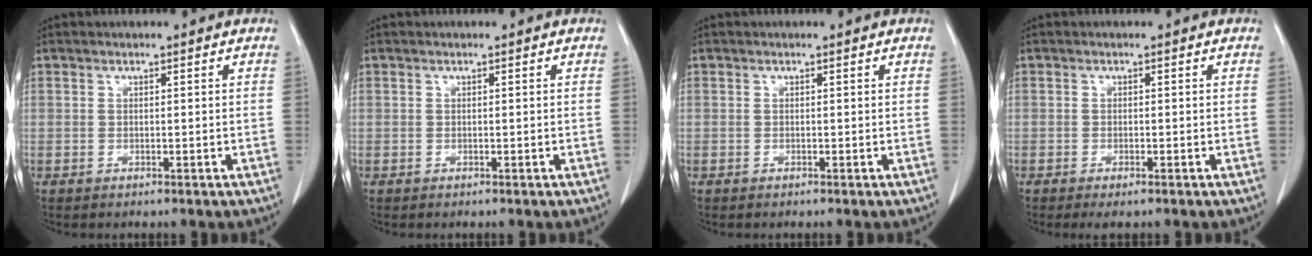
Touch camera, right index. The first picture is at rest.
{"total": 0.0}
{"total": 0.0}
{"total": 1.6, "force": [-1.1, 0.2, 1.2], "torque": [-0.021, -0.005, -0.015]}